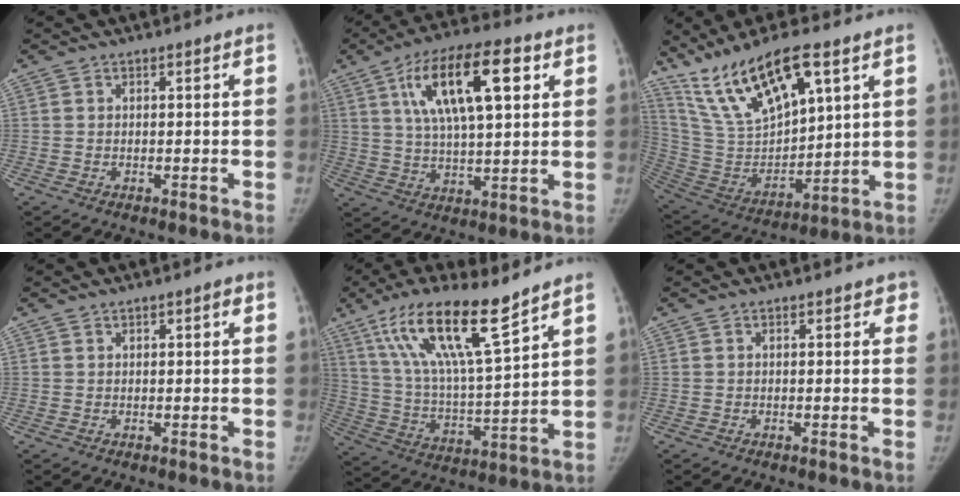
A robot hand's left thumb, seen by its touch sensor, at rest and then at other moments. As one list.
[{"total": 17.4, "force": [6.5, 6.5, 14.7], "torque": [-0.238, -0.003, 0.109]}, {"total": 19.2, "force": [11.9, 6.7, 13.5], "torque": [-0.231, -0.045, 0.242]}, {"total": 1.2, "force": [0.5, 0.6, 1.0], "torque": [-0.009, 0.000, 0.008]}, {"total": 18.6, "force": [11.9, 3.3, 13.9], "torque": [-0.243, -0.052, 0.227]}, {"total": 1.4, "force": [0.7, 0.9, 0.8], "torque": [0.014, 0.003, 0.000]}]